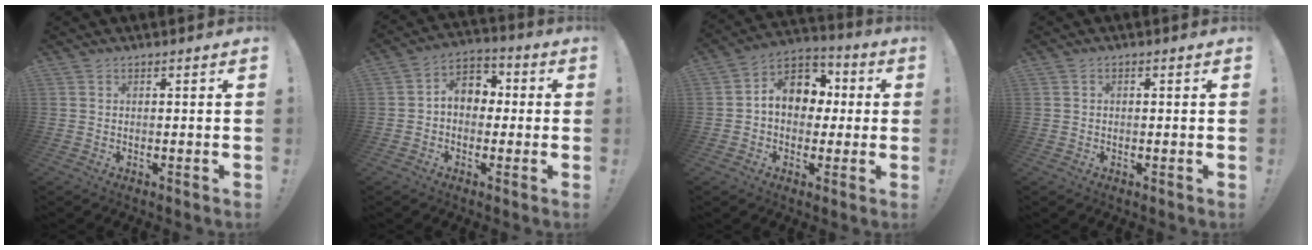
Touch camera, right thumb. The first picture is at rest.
{"total": 8.4, "force": [0.5, 6.6, 5.2], "torque": [-0.090, 0.020, 0.018]}
{"total": 12.3, "force": [1.7, 9.6, 7.5], "torque": [-0.104, 0.012, 0.040]}
{"total": 0.8, "force": [-0.2, 0.5, 0.5], "torque": [-0.015, 0.006, -0.003]}